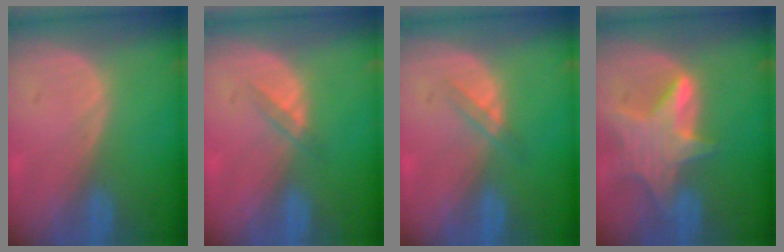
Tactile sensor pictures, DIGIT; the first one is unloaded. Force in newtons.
{"total": 1.9, "press": 1.7, "slide": 1.0}
{"total": 1.8, "press": 1.8, "slide": 0.2}
{"total": 7.9, "press": 7.2, "slide": 3.3}